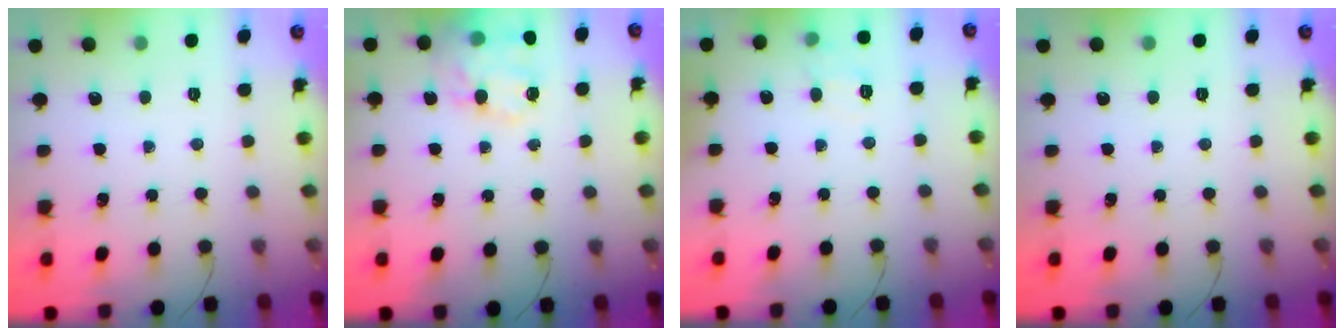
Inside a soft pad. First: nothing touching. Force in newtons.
{"total": 16.9, "press": 16.5, "slide": 3.4}
{"total": 4.5, "press": 4.2, "slide": 1.7}
{"total": 0.0}